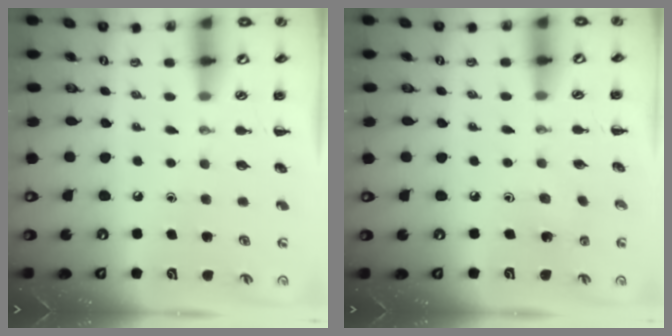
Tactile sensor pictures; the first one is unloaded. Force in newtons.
{"total": 1.4, "press": 1.3, "slide": 0.5}